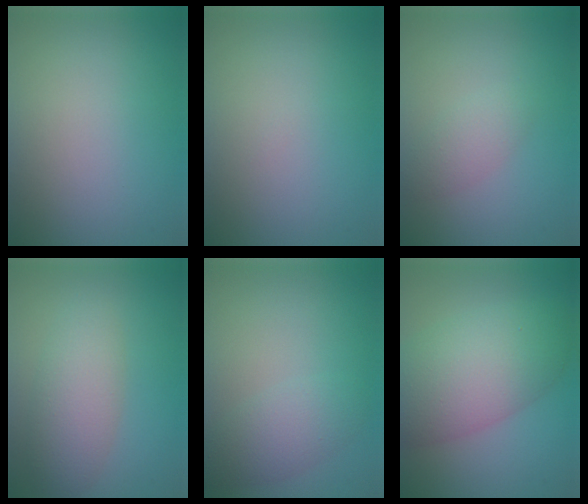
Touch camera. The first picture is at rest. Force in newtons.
{"total": 0.0}
{"total": 1.8, "press": 1.8, "slide": 0.1}
{"total": 4.2, "press": 4.2, "slide": 0.2}
{"total": 2.9, "press": 2.9, "slide": 0.2}
{"total": 8.3, "press": 8.3, "slide": 0.3}